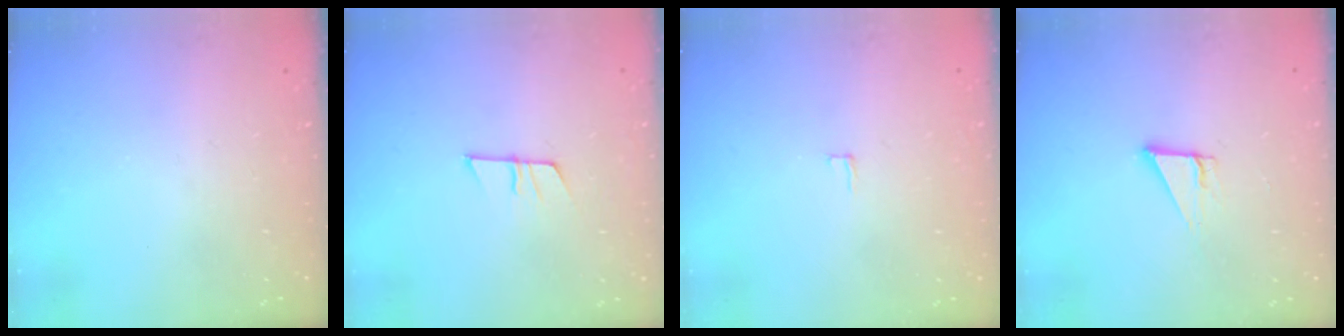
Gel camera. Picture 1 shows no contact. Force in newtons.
{"total": 7.1, "press": 7.1, "slide": 0.6}
{"total": 2.0, "press": 2.0, "slide": 0.2}
{"total": 3.1, "press": 3.1, "slide": 0.2}